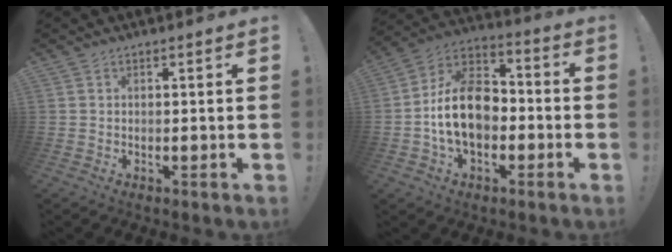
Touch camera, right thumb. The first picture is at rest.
{"total": 16.9, "force": [-2.1, 11.8, 11.9], "torque": [-0.200, 0.024, -0.030]}